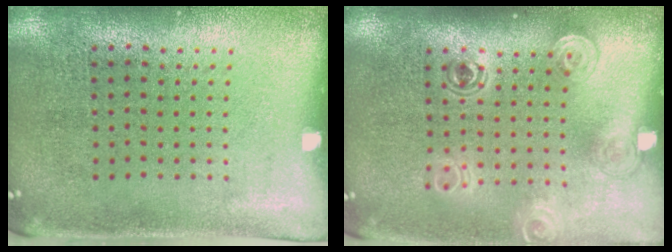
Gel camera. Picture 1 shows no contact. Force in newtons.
{"total": 1.5, "press": 1.3, "slide": 0.9}